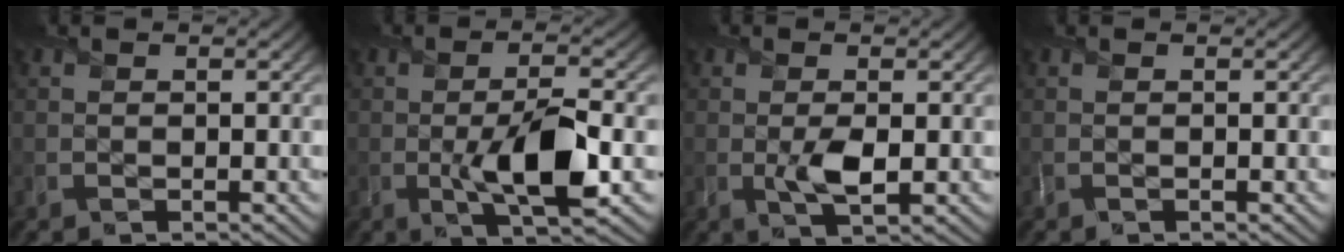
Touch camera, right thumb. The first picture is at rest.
{"total": 8.4, "force": [-1.6, 2.8, 7.7], "torque": [-0.138, -0.010, -0.026]}
{"total": 3.0, "force": [-0.2, 1.4, 2.6], "torque": [-0.053, -0.006, 0.001]}
{"total": 0.0}